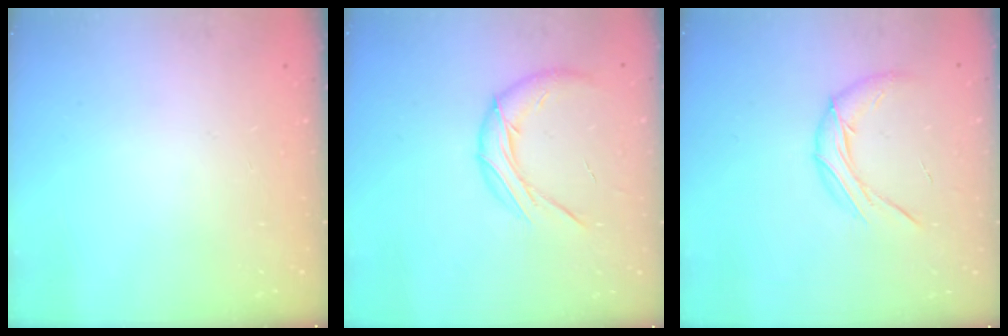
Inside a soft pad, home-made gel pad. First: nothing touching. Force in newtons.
{"total": 11.6, "press": 11.5, "slide": 1.5}
{"total": 10.5, "press": 10.4, "slide": 1.0}